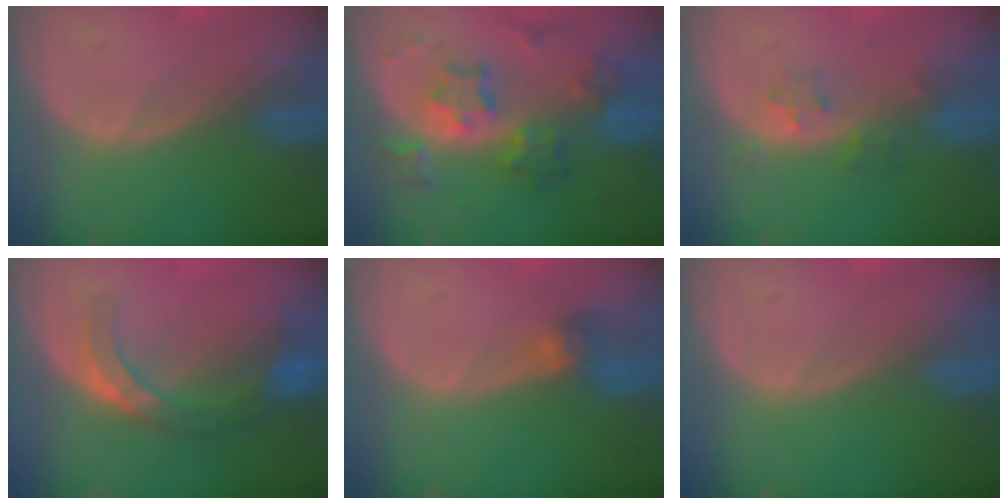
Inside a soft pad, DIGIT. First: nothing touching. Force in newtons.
{"total": 7.6, "press": 7.6, "slide": 0.4}
{"total": 2.6, "press": 2.6, "slide": 0.2}
{"total": 7.5, "press": 6.7, "slide": 3.5}
{"total": 2.6, "press": 2.6, "slide": 0.6}
{"total": 0.0}